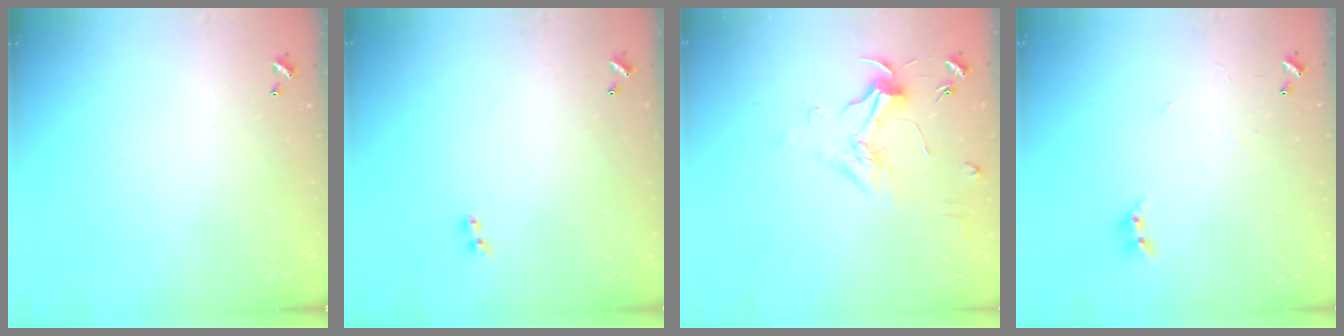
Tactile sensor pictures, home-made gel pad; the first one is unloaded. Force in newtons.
{"total": 2.0, "press": 1.7, "slide": 1.0}
{"total": 1.9, "press": 1.7, "slide": 0.7}
{"total": 0.9, "press": 0.8, "slide": 0.5}